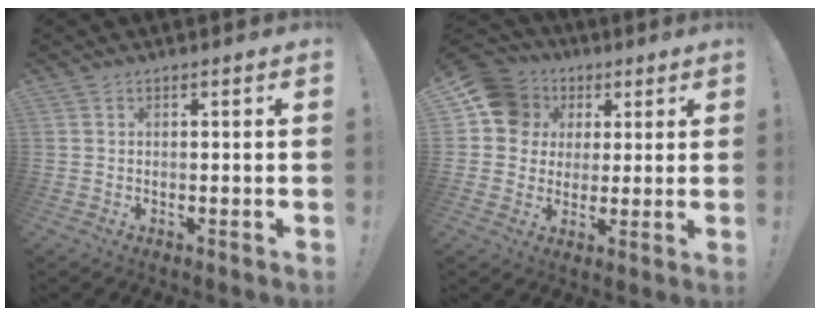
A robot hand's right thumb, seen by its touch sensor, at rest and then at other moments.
{"total": 12.3, "force": [3.7, 11.0, 4.1], "torque": [-0.055, -0.006, 0.078]}